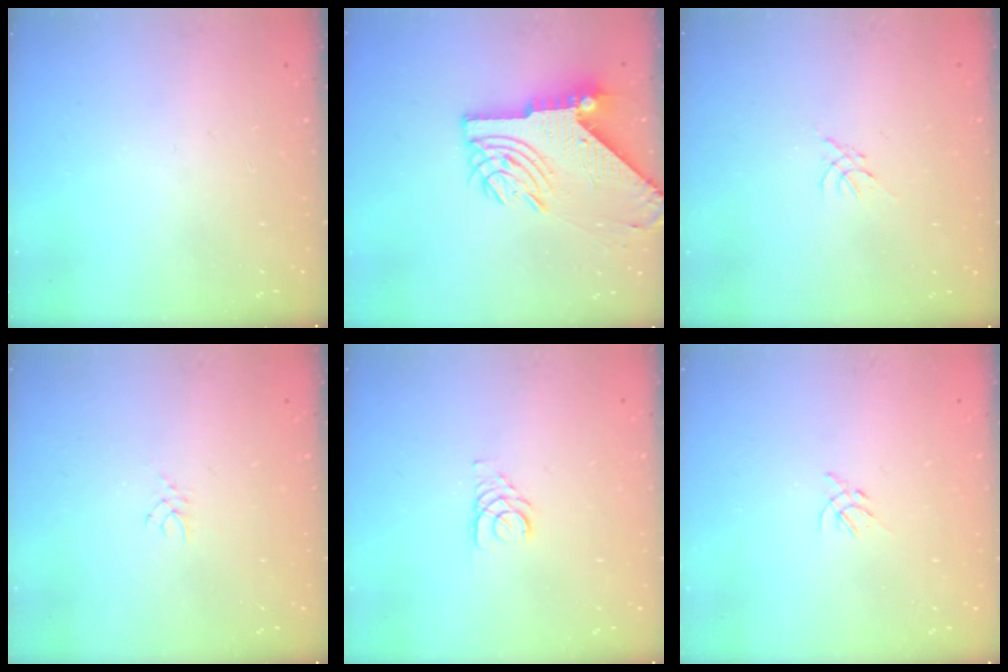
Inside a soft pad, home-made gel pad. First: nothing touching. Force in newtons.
{"total": 9.4, "press": 9.4, "slide": 1.1}
{"total": 0.0}
{"total": 2.1, "press": 2.1, "slide": 0.3}
{"total": 2.9, "press": 2.9, "slide": 0.3}
{"total": 2.3, "press": 2.2, "slide": 0.6}